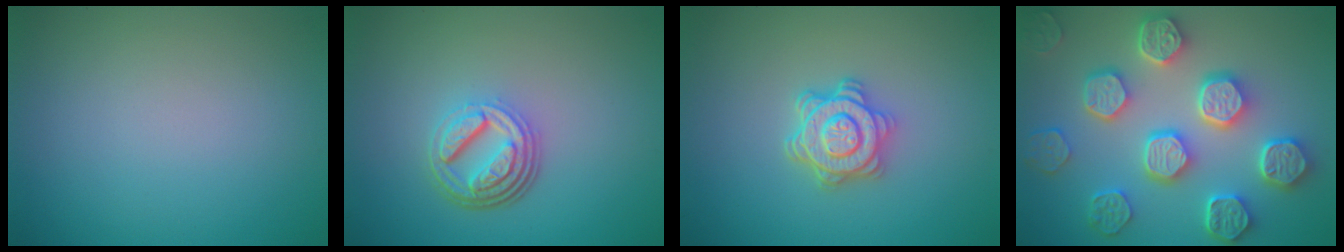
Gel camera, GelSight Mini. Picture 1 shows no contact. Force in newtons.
{"total": 4.9, "press": 3.5, "slide": 3.4}
{"total": 4.3, "press": 3.6, "slide": 2.3}
{"total": 8.0, "press": 6.4, "slide": 4.7}